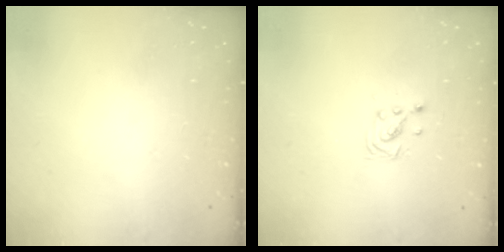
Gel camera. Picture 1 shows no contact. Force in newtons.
{"total": 2.9, "press": 2.9, "slide": 0.3}